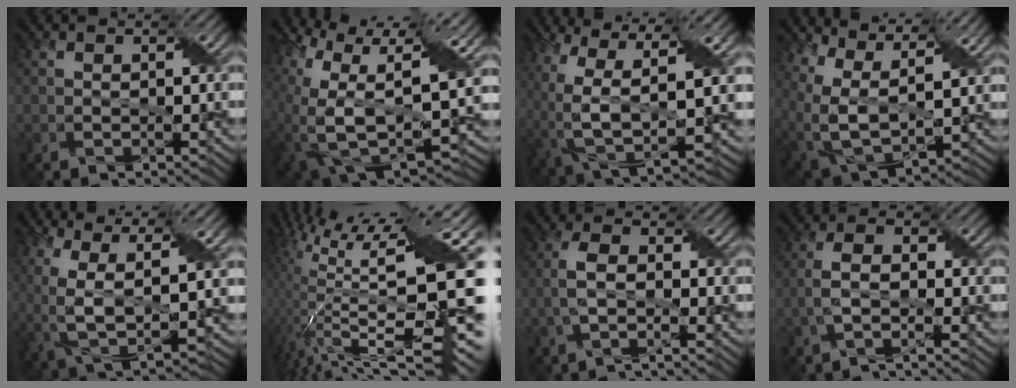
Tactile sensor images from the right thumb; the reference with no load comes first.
{"total": 18.1, "force": [2.9, 10.6, 14.4], "torque": [-0.273, -0.024, 0.091]}
{"total": 11.8, "force": [-0.2, 5.6, 10.4], "torque": [-0.240, -0.026, 0.007]}
{"total": 13.0, "force": [5.9, 7.1, 9.2], "torque": [-0.232, 0.003, 0.119]}
{"total": 9.6, "force": [0.7, 4.4, 8.5], "torque": [-0.200, -0.018, 0.019]}
{"total": 14.1, "force": [2.3, 4.6, 13.1], "torque": [-0.234, -0.012, 0.065]}
{"total": 3.3, "force": [-1.4, 0.8, 2.8], "torque": [-0.064, 0.006, -0.037]}
{"total": 3.4, "force": [-1.5, 1.0, 2.8], "torque": [-0.064, 0.005, -0.037]}